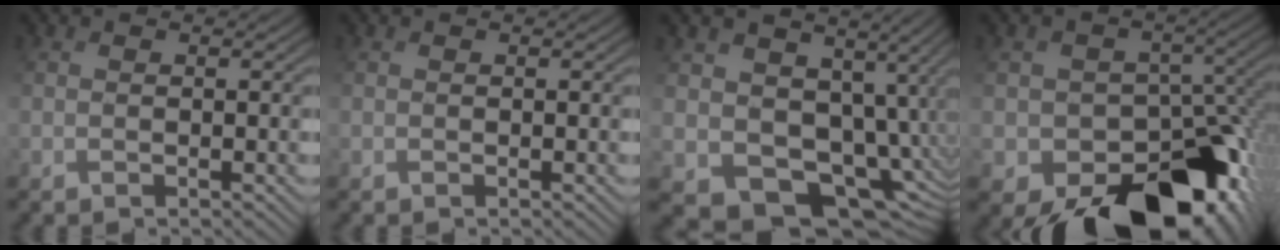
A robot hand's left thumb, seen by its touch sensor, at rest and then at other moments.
{"total": 0.0}
{"total": 11.1, "force": [-2.0, 8.9, 6.2], "torque": [-0.137, -0.044, -0.022]}
{"total": 16.0, "force": [-8.8, 10.4, 8.5], "torque": [-0.111, -0.049, -0.130]}